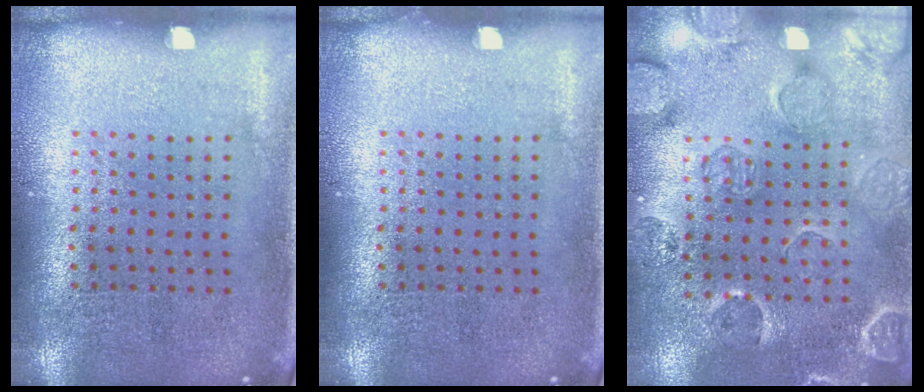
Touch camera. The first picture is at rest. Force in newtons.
{"total": 0.0}
{"total": 2.6, "press": 2.1, "slide": 1.5}